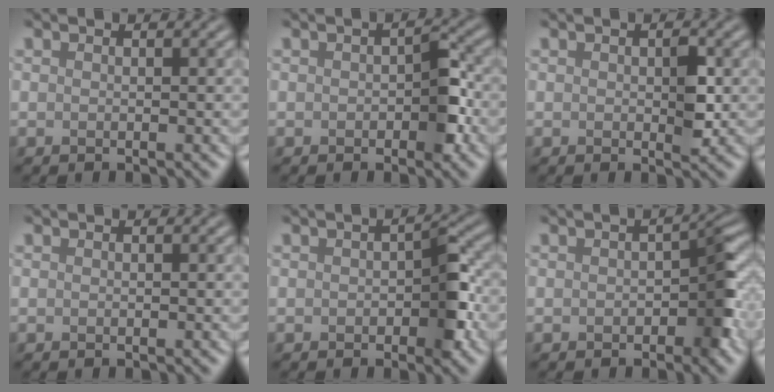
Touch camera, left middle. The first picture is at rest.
{"total": 3.1, "force": [-0.5, 1.6, 2.6], "torque": [-0.033, -0.001, -0.009]}
{"total": 2.1, "force": [0.0, 1.0, 1.8], "torque": [-0.024, -0.002, 0.002]}
{"total": 0.0}
{"total": 3.7, "force": [-0.6, 1.9, 3.1], "torque": [-0.038, 0.000, -0.010]}
{"total": 4.0, "force": [-0.8, 2.1, 3.3], "torque": [-0.029, 0.004, -0.014]}